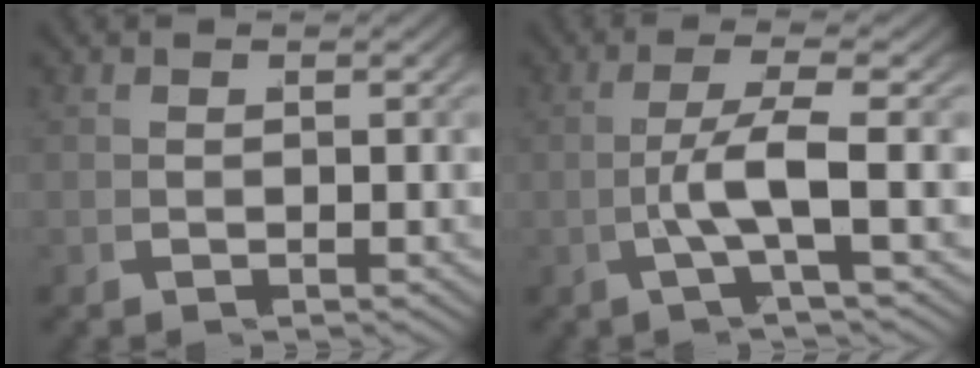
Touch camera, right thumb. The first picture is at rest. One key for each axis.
{"total": 4.1, "fx": 0.0, "fy": 0.2, "fz": 4.1, "tx": -0.089, "ty": 0.005, "tz": -0.001}